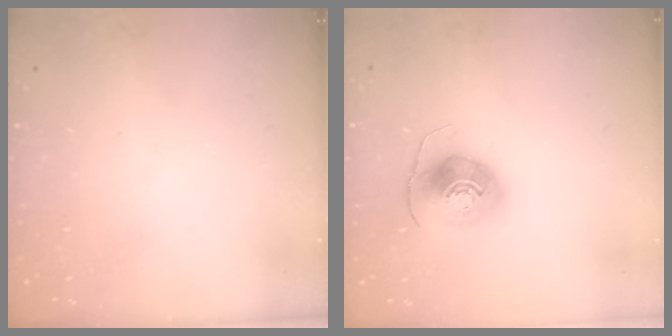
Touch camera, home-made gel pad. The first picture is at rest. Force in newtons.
{"total": 9.8, "press": 9.7, "slide": 1.2}